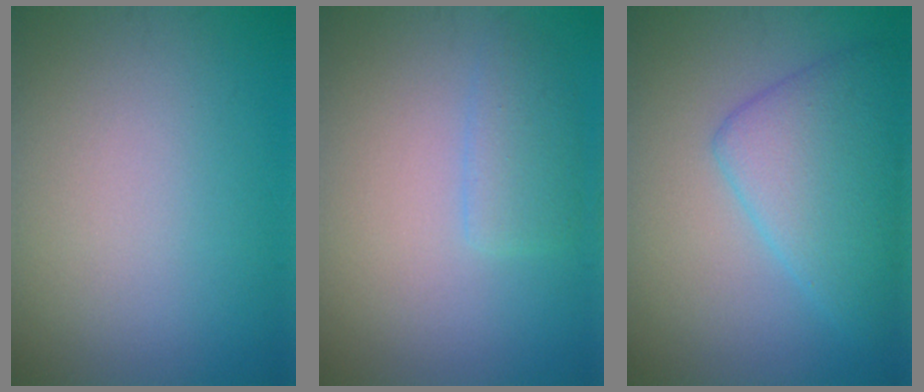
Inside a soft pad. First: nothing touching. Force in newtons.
{"total": 2.1, "press": 2.1, "slide": 0.2}
{"total": 5.9, "press": 5.9, "slide": 0.2}